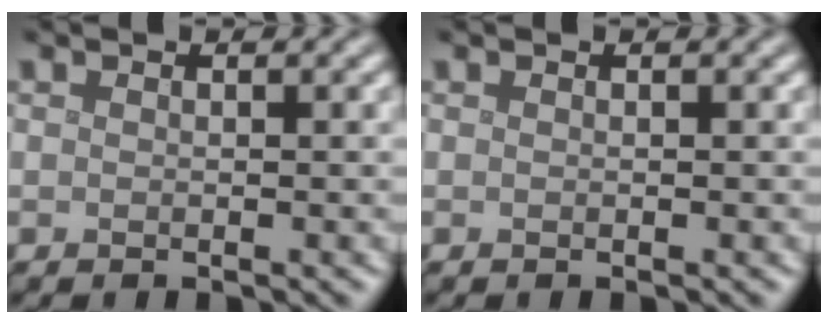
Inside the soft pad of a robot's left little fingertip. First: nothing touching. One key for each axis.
{"total": 0.0}